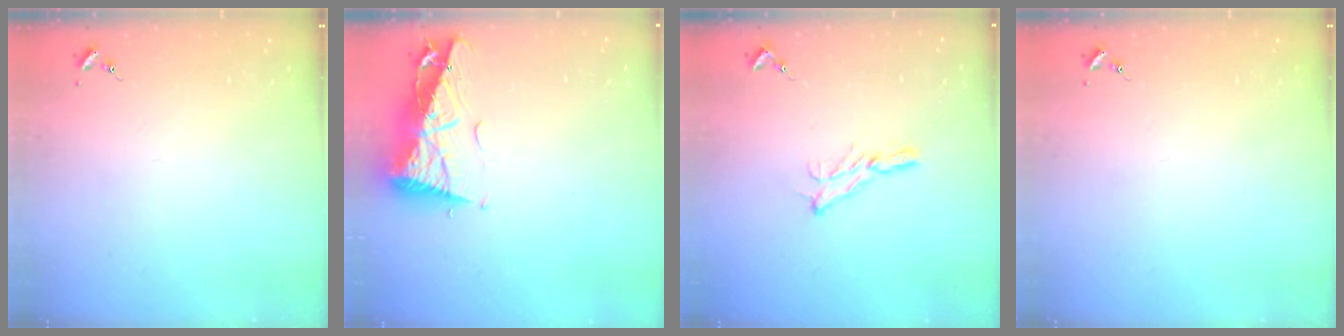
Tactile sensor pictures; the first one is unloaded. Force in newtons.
{"total": 11.0, "press": 10.9, "slide": 1.3}
{"total": 6.9, "press": 6.9, "slide": 0.3}
{"total": 0.0}